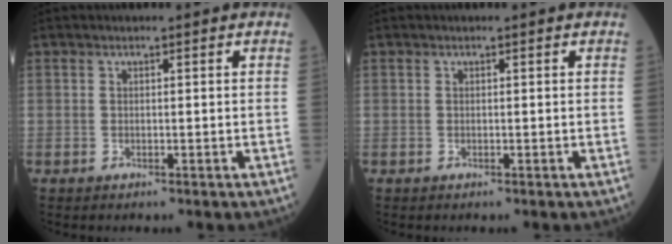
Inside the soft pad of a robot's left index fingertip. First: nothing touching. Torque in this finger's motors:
{"motor_torque": [0.00, 0.00, 0.00, 0.00]}